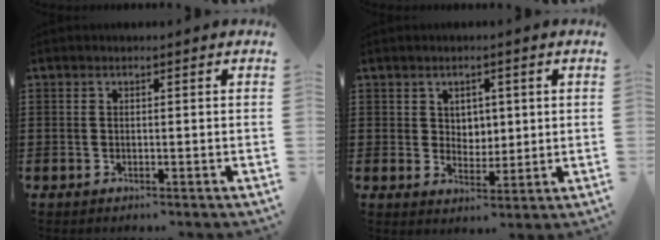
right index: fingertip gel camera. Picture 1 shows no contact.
{"total": 3.1, "force": [1.5, 2.6, 0.8], "torque": [-0.021, 0.009, 0.025]}